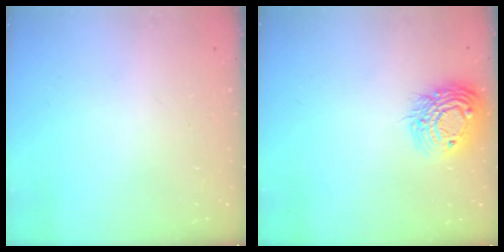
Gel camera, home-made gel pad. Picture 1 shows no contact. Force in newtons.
{"total": 13.9, "press": 13.9, "slide": 1.0}